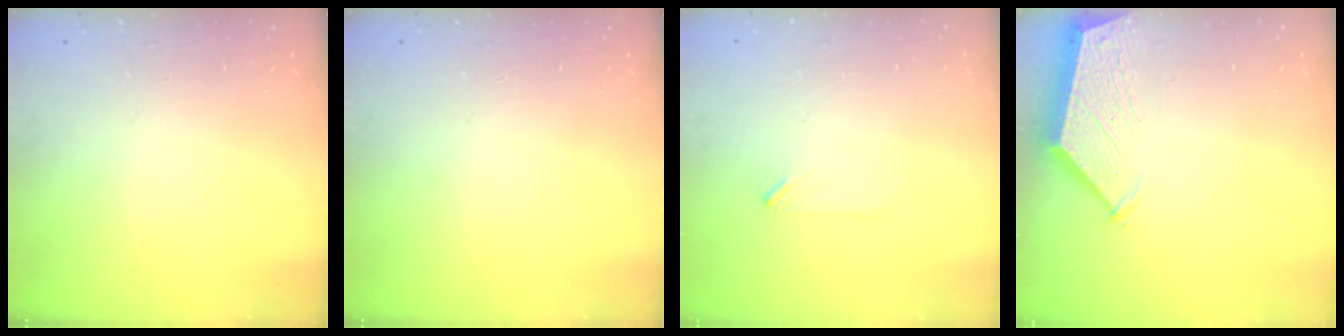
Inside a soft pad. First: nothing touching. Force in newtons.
{"total": 0.0}
{"total": 0.7, "press": 0.6, "slide": 0.3}
{"total": 3.6, "press": 3.6, "slide": 0.6}